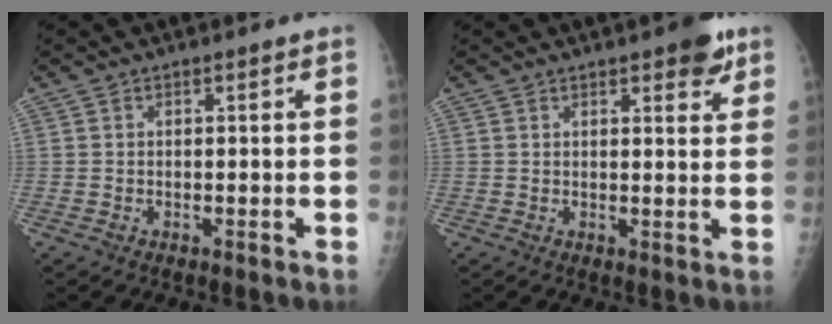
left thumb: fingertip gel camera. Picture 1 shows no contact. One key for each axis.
{"total": 5.5, "fx": 3.4, "fy": 1.8, "fz": 3.9, "tx": -0.034, "ty": -0.014, "tz": 0.038}